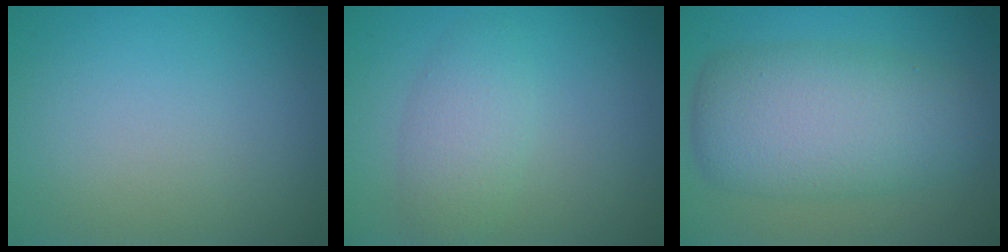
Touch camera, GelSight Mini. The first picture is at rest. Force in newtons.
{"total": 3.0, "press": 3.0, "slide": 0.1}
{"total": 8.0, "press": 8.0, "slide": 0.4}